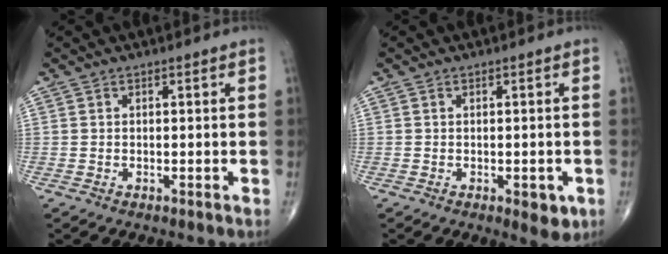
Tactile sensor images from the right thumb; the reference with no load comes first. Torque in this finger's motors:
{"motor_torque": [-0.25, 0.07, -0.10, -0.05, 0.12]}